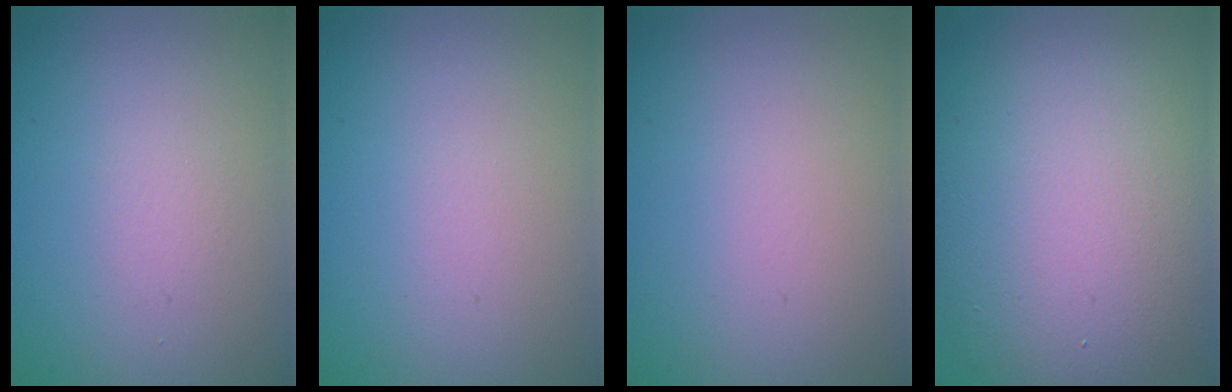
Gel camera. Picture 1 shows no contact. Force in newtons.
{"total": 0.0}
{"total": 0.0}
{"total": 11.9, "press": 11.9, "slide": 0.7}